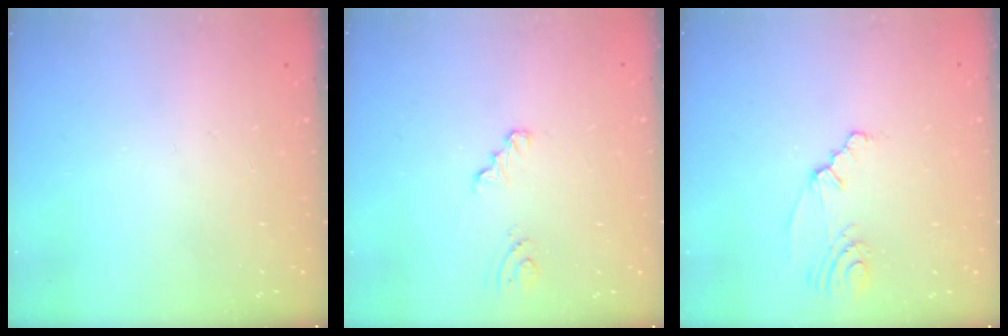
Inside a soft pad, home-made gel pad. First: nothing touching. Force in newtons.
{"total": 2.3, "press": 2.3, "slide": 0.2}
{"total": 2.5, "press": 2.2, "slide": 1.2}